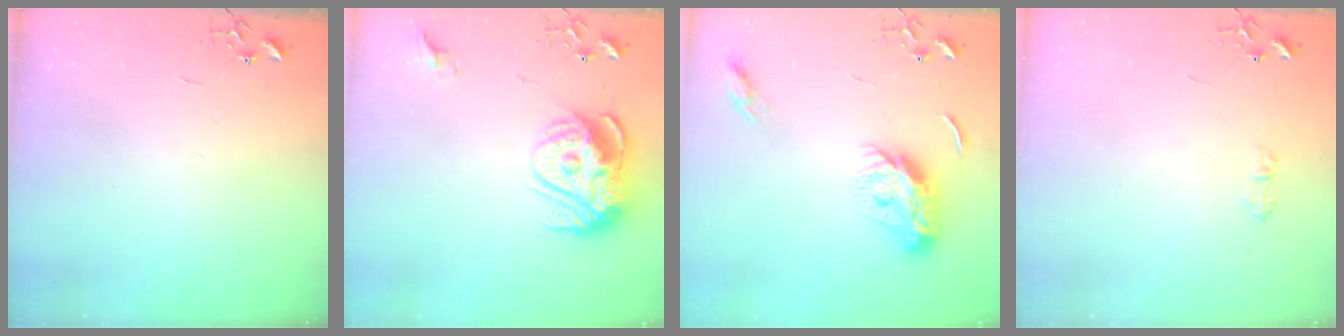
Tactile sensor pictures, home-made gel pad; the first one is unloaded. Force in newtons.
{"total": 15.6, "press": 15.6, "slide": 1.3}
{"total": 11.0, "press": 11.0, "slide": 0.1}
{"total": 6.4, "press": 6.4, "slide": 0.9}